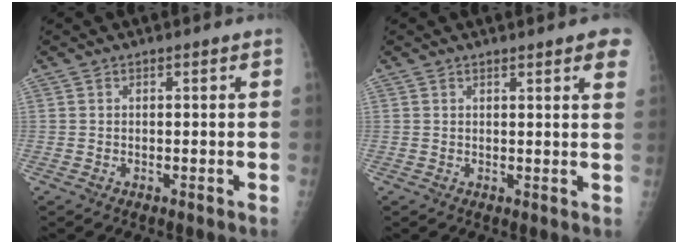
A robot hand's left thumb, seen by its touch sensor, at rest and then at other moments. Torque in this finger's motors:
{"motor_torque": [0.02, 0.18, -0.01, -0.17, 0.07]}